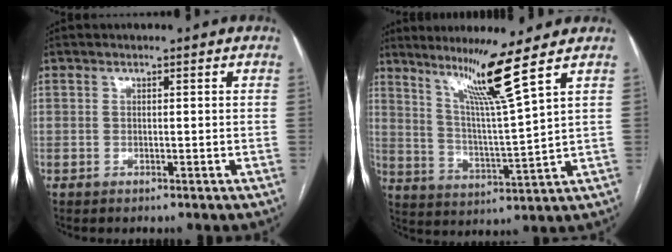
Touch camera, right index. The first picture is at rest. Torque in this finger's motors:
{"motor_torque": [0.81, 0.75, 0.20, 0.08]}